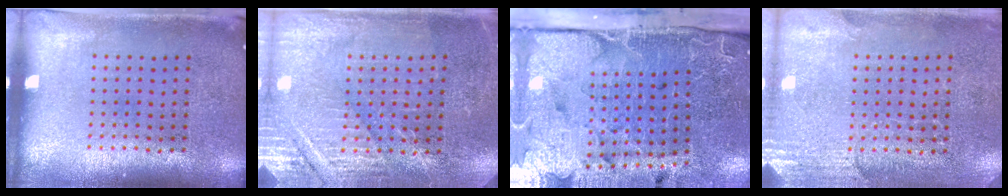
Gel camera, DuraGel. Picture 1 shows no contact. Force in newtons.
{"total": 2.9, "press": 2.9, "slide": 0.3}
{"total": 5.0, "press": 3.9, "slide": 3.1}
{"total": 2.8, "press": 2.5, "slide": 1.3}